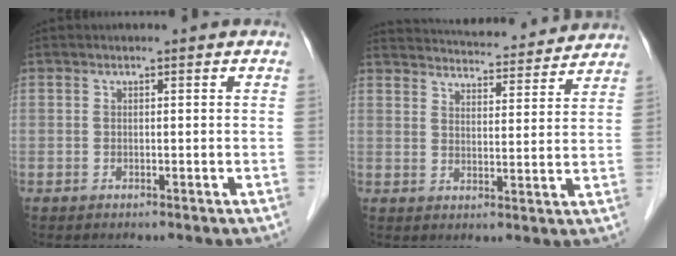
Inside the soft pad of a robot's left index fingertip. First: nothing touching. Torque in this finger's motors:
{"motor_torque": [-0.25, -0.84, 0.13, 0.05]}